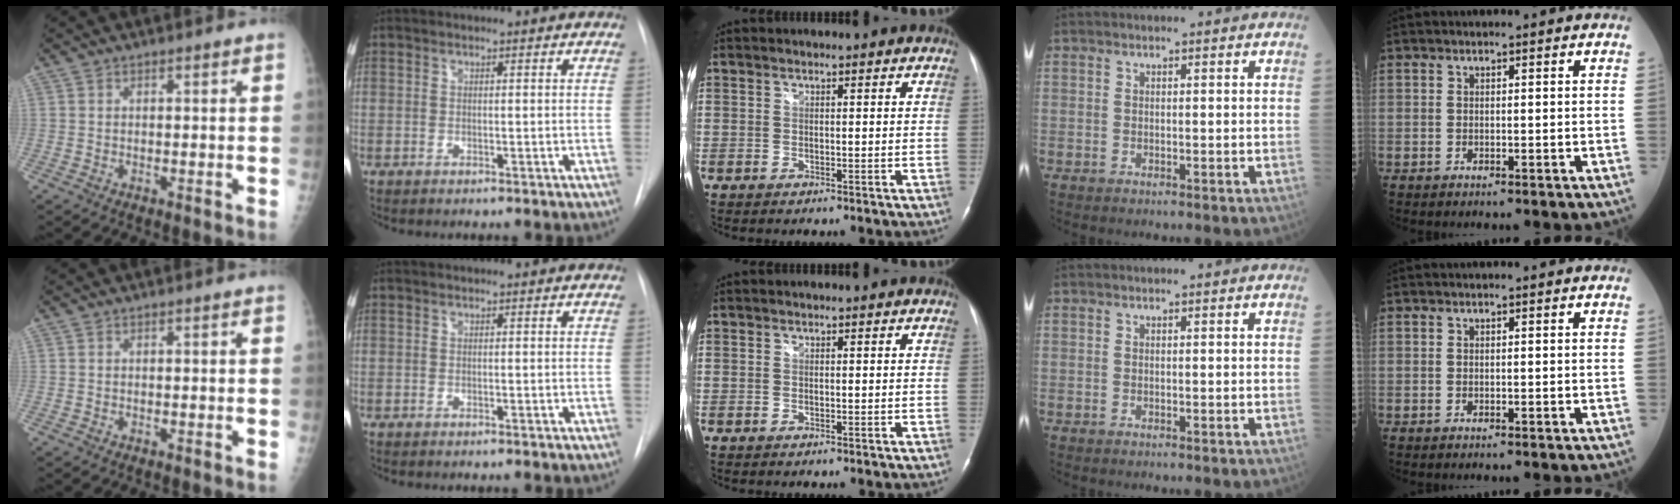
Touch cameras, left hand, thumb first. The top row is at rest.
{}